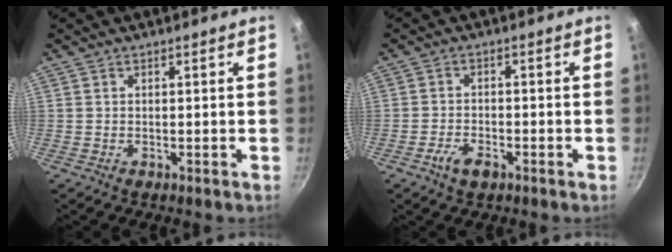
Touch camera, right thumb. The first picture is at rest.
{"total": 3.9, "force": [-2.3, 1.7, 2.7], "torque": [-0.053, 0.017, -0.044]}